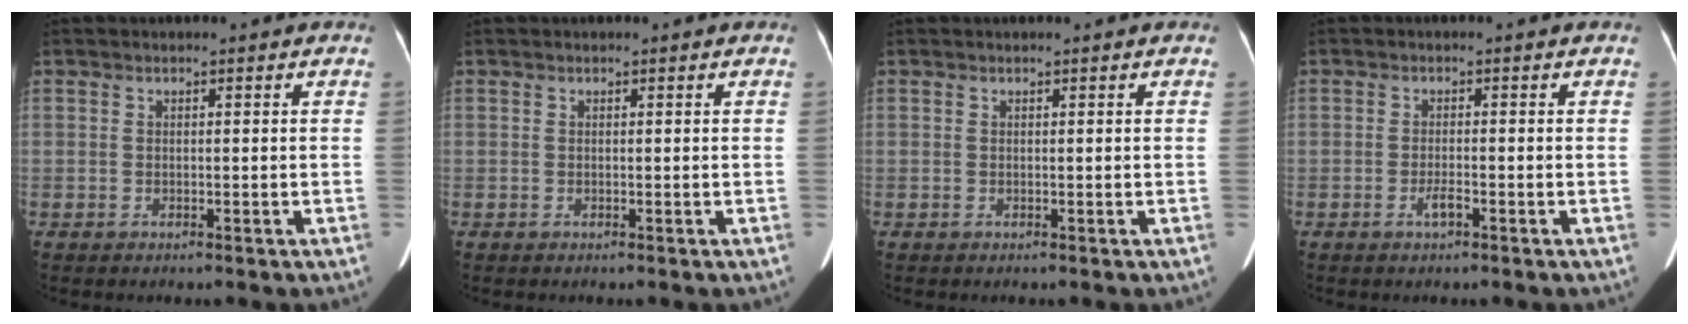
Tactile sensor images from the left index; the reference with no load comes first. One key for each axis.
{"total": 0.0}
{"total": 0.0}
{"total": 1.6, "fx": -1.0, "fy": 0.2, "fz": 1.2, "tx": -0.027, "ty": -0.001, "tz": -0.018}